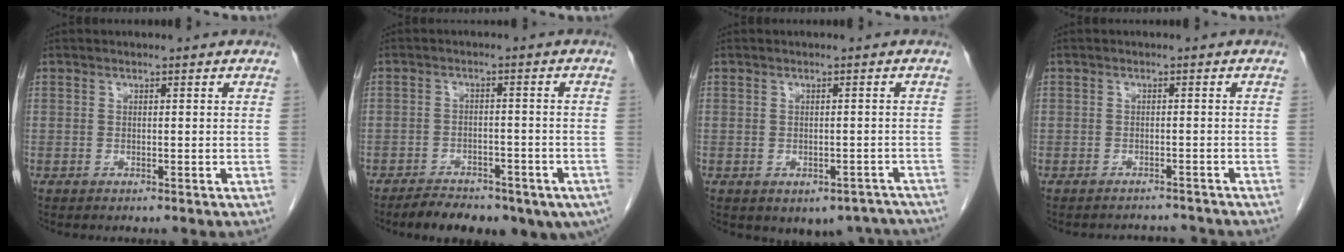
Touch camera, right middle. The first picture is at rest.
{"total": 13.8, "force": [-9.5, 6.6, 7.6], "torque": [-0.110, -0.002, -0.123]}
{"total": 7.7, "force": [-5.8, 4.6, 2.1], "torque": [-0.009, 0.011, -0.062]}
{"total": 3.6, "force": [-3.3, 1.2, -0.7], "torque": [0.009, 0.005, -0.047]}